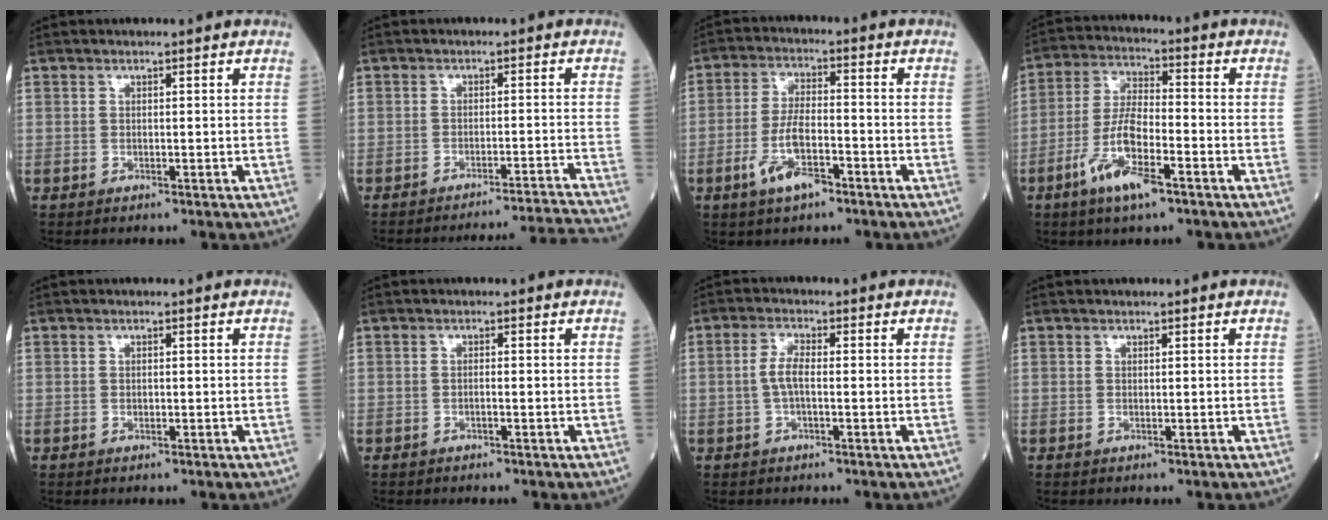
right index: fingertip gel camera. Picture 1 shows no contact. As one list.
[{"total": 11.4, "force": [-10.5, -4.2, 0.8], "torque": [0.009, -0.017, -0.142]}, {"total": 7.3, "force": [-3.7, 2.2, 6.0], "torque": [-0.121, -0.003, -0.069]}, {"total": 9.9, "force": [-5.1, 2.0, 8.2], "torque": [-0.168, -0.010, -0.096]}, {"total": 0.5, "force": [-0.1, 0.2, 0.5], "torque": [-0.012, -0.001, -0.002]}, {"total": 0.7, "force": [-0.4, 0.0, 0.6], "torque": [-0.011, 0.001, -0.007]}, {"total": 3.1, "force": [-0.4, 0.8, 3.0], "torque": [-0.064, 0.004, -0.008]}, {"total": 0.0}]